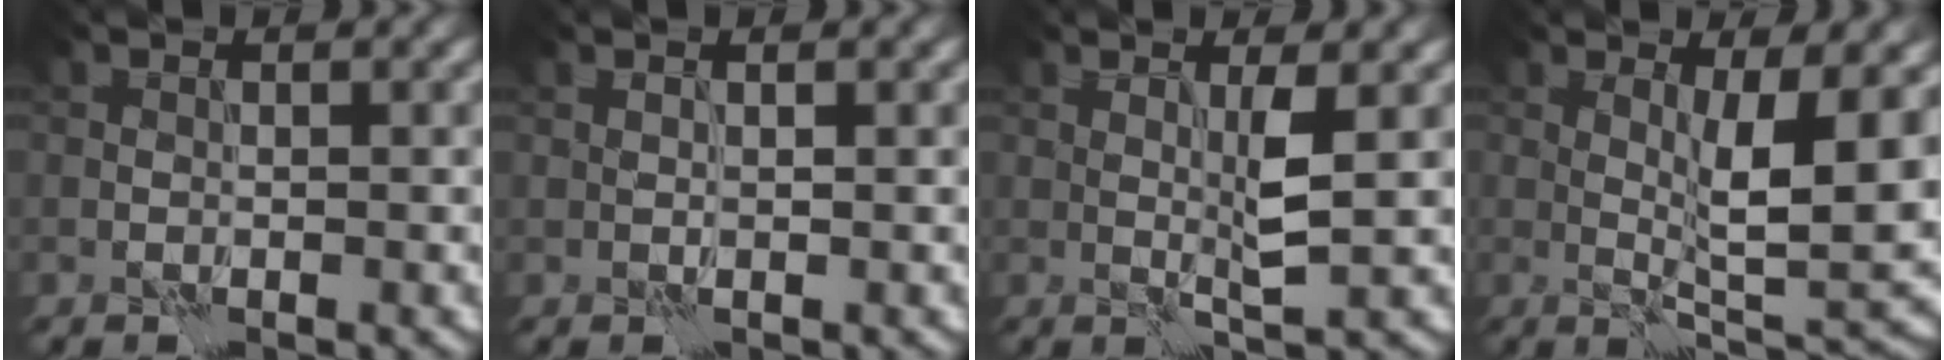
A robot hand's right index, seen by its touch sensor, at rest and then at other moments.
{"total": 1.3, "force": [0.7, 0.4, 0.9], "torque": [-0.007, -0.005, 0.003]}
{"total": 2.5, "force": [0.6, 0.1, 2.4], "torque": [-0.050, -0.005, 0.010]}
{"total": 6.8, "force": [1.1, 1.4, 6.6], "torque": [-0.102, -0.017, 0.025]}